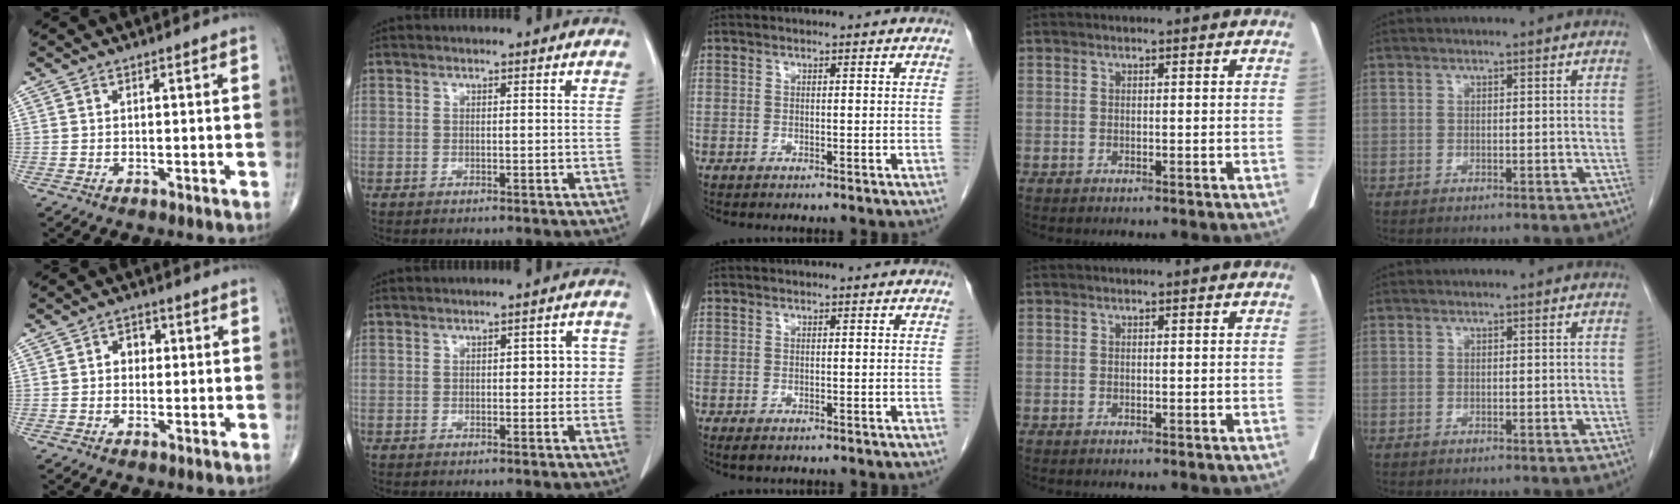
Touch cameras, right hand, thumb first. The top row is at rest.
{"thumb": {"total": 3.2, "force": [0.3, 2.6, 1.8], "torque": [-0.007, 0.010, -0.002]}, "index": {"total": 4.2, "force": [0.2, 2.2, 3.6], "torque": [-0.034, 0.023, 0.003]}, "middle": {"total": 1.2, "force": [-0.7, 0.6, 0.7], "torque": [-0.010, -0.001, -0.004]}}